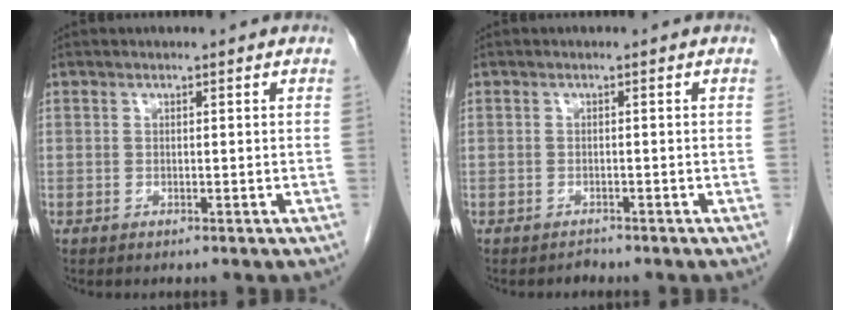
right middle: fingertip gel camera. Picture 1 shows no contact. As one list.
[{"total": 0.8, "force": [-0.8, 0.2, -0.1], "torque": [0.001, -0.002, -0.013]}]